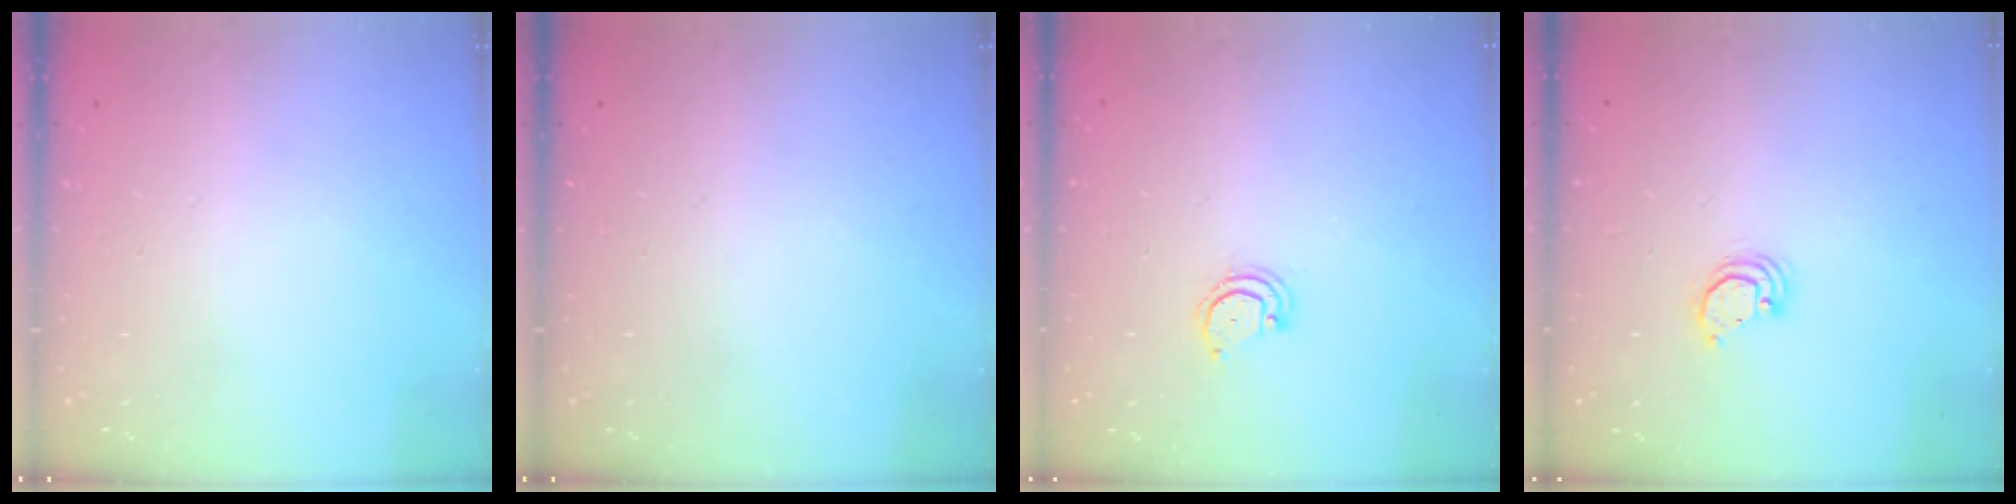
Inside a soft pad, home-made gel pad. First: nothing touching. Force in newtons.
{"total": 0.0}
{"total": 2.5, "press": 2.5, "slide": 0.2}
{"total": 3.2, "press": 3.1, "slide": 0.3}